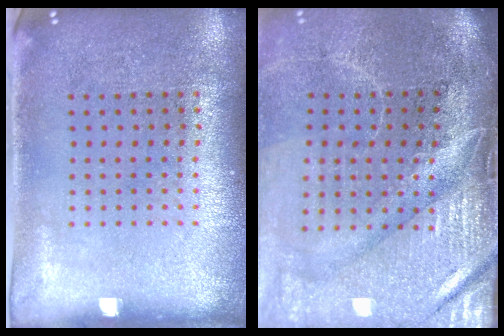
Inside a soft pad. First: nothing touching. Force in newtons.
{"total": 4.7, "press": 4.0, "slide": 2.5}